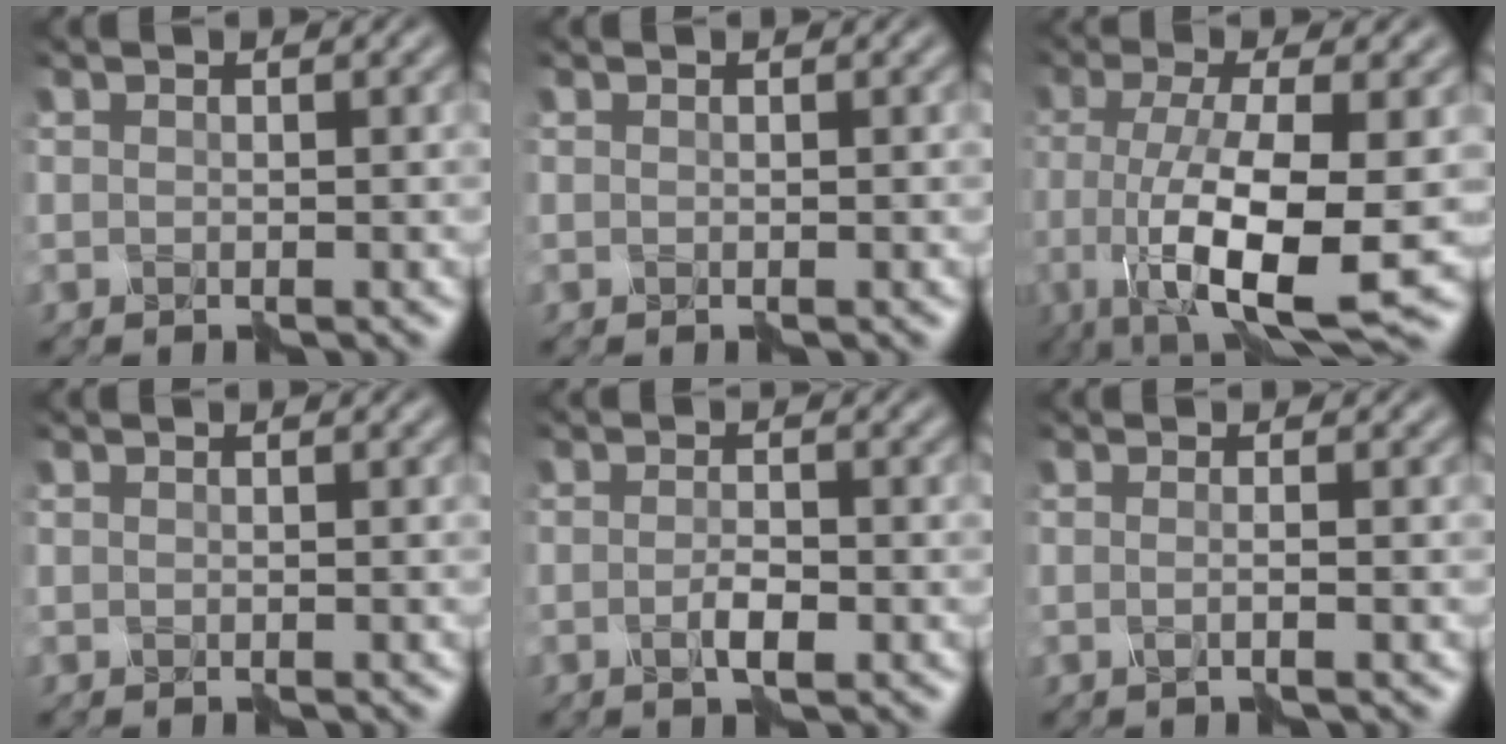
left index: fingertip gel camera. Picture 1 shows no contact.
{"total": 0.0}
{"total": 10.0, "force": [-2.5, 2.5, 9.4], "torque": [-0.168, -0.013, -0.037]}
{"total": 0.0}
{"total": 1.8, "force": [-0.6, 0.3, 1.6], "torque": [-0.034, 0.001, -0.013]}
{"total": 1.6, "force": [0.0, 0.4, 1.5], "torque": [-0.014, -0.006, -0.018]}